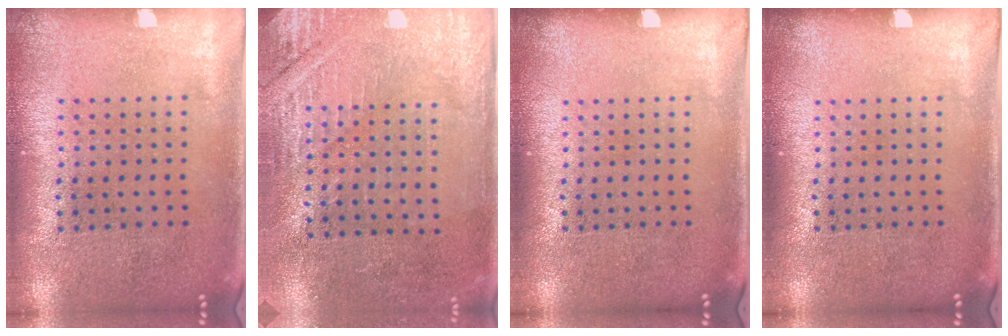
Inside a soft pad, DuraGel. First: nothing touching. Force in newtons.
{"total": 2.9, "press": 2.8, "slide": 0.7}
{"total": 0.0}
{"total": 0.0}